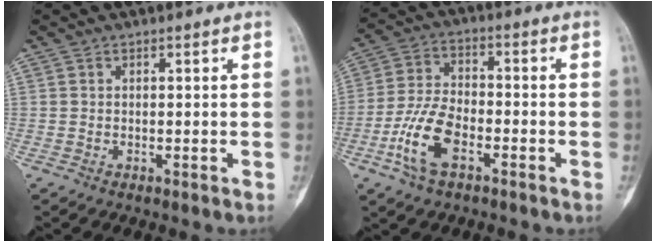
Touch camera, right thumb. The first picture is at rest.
{"total": 10.4, "force": [-4.6, 5.1, 7.8], "torque": [-0.168, 0.022, -0.089]}